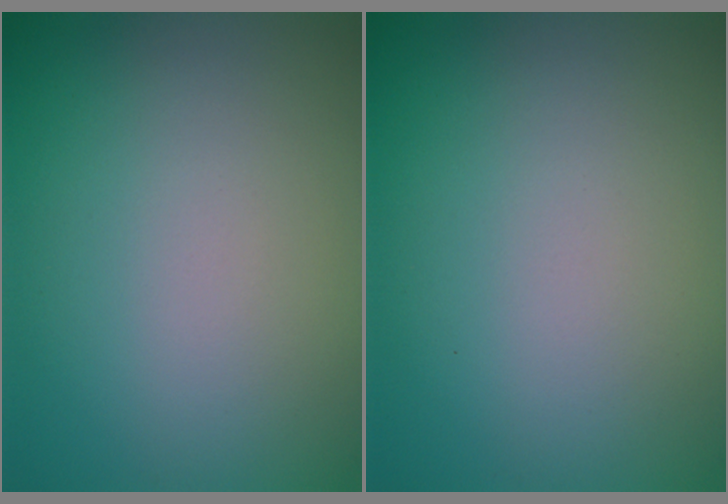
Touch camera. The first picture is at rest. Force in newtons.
{"total": 0.0}